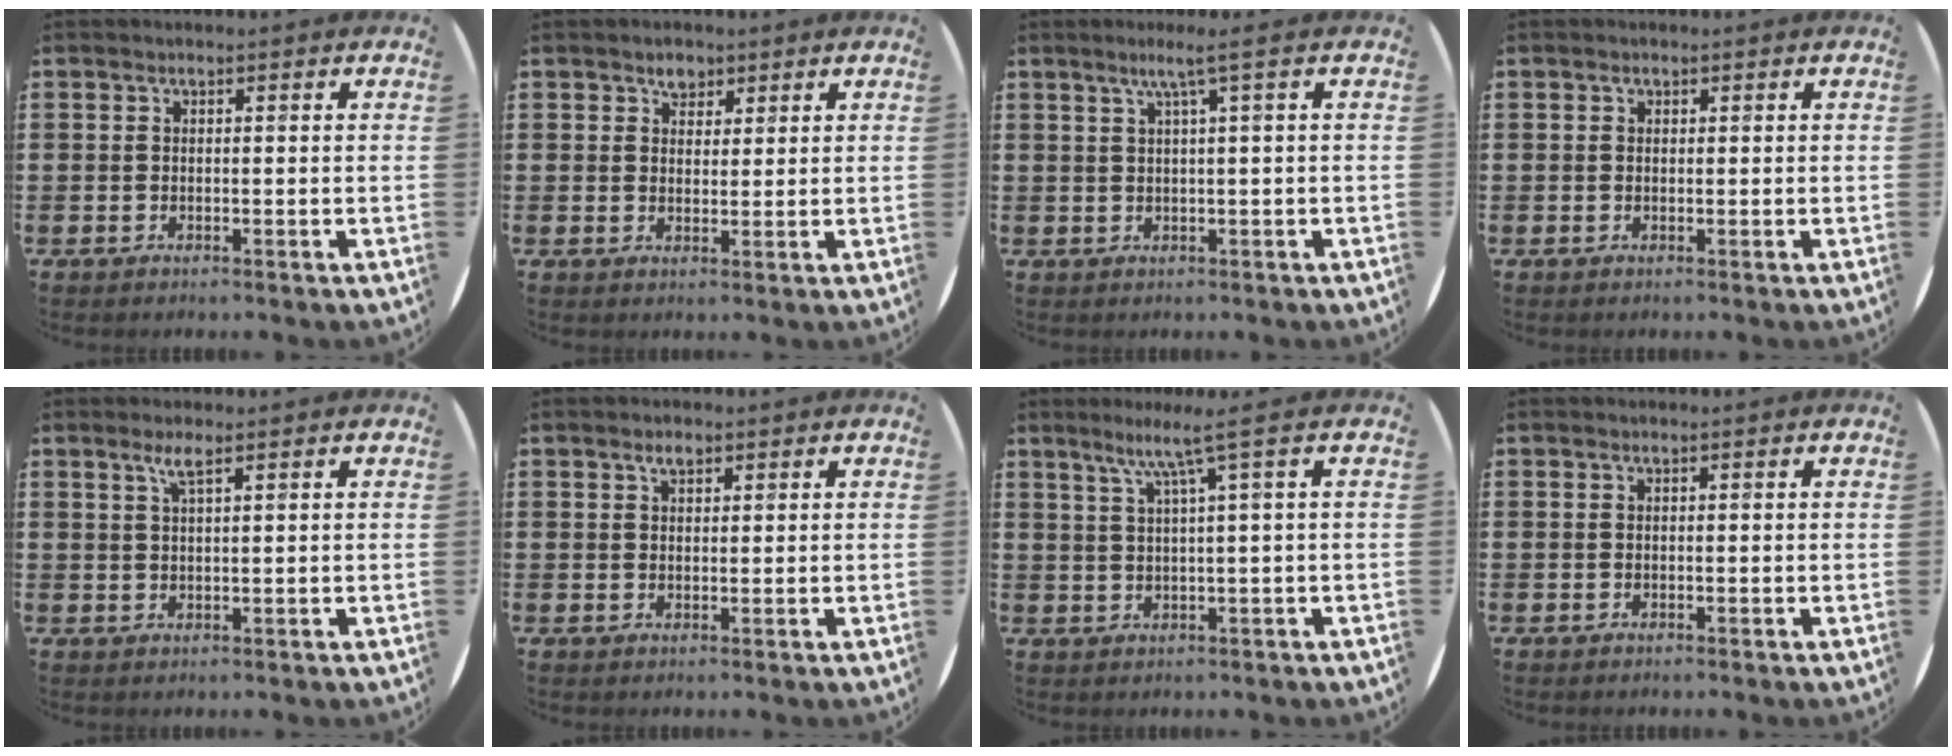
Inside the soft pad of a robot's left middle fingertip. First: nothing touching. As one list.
[{"total": 2.3, "force": [1.8, 1.4, 0.5], "torque": [0.004, -0.002, 0.030]}, {"total": 2.7, "force": [1.2, -0.5, 2.4], "torque": [-0.045, -0.002, 0.017]}, {"total": 0.0}, {"total": 2.2, "force": [1.3, 0.2, 1.7], "torque": [-0.035, 0.003, 0.022]}, {"total": 1.4, "force": [1.1, 0.7, 0.6], "torque": [-0.006, 0.003, 0.017]}, {"total": 5.1, "force": [2.5, -0.5, 4.4], "torque": [-0.091, 0.002, 0.037]}, {"total": 0.0}]